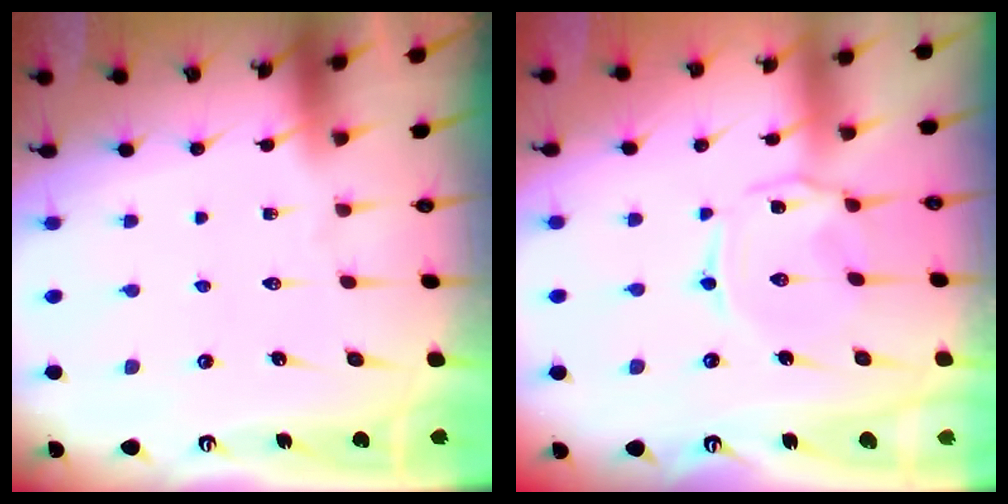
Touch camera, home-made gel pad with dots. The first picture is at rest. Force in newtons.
{"total": 2.2, "press": 2.1, "slide": 0.6}